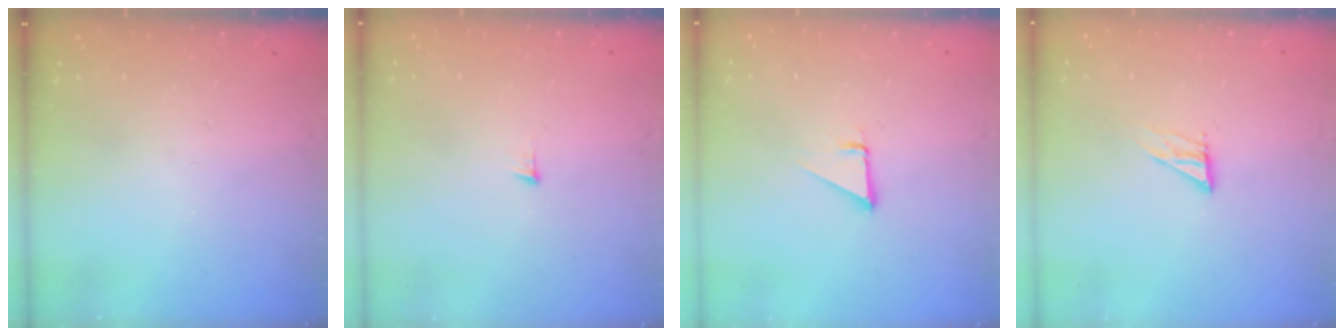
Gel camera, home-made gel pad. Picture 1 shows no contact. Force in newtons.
{"total": 3.6, "press": 3.6, "slide": 0.3}
{"total": 1.9, "press": 1.9, "slide": 0.0}
{"total": 7.6, "press": 7.6, "slide": 0.3}